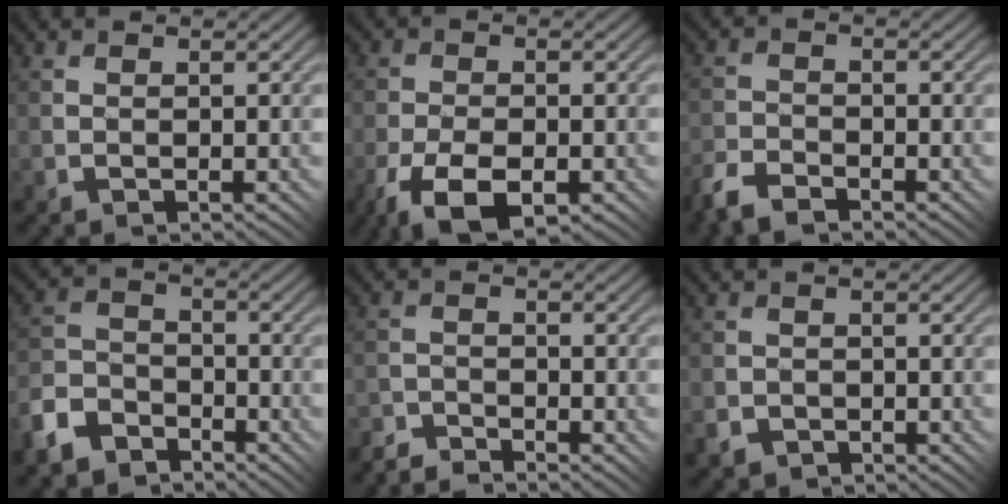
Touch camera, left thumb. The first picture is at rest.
{"total": 8.2, "force": [-4.5, 3.6, 5.9], "torque": [-0.124, -0.016, -0.073]}
{"total": 5.0, "force": [-3.9, 2.1, 2.3], "torque": [-0.051, -0.004, -0.082]}
{"total": 7.1, "force": [-5.1, 4.3, 2.6], "torque": [-0.063, -0.005, -0.115]}
{"total": 3.4, "force": [-3.4, 0.5, 0.3], "torque": [-0.001, 0.005, -0.072]}
{"total": 2.9, "force": [-1.6, 2.4, 0.4], "torque": [0.000, 0.000, -0.032]}